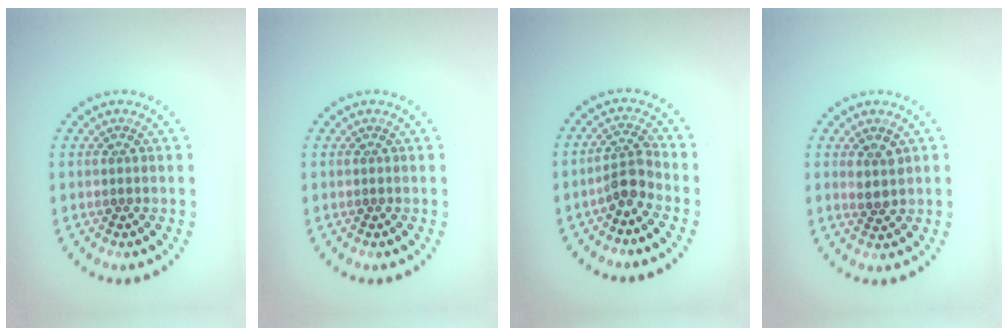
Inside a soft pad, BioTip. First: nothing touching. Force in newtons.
{"total": 0.0}
{"total": 2.4, "press": 1.9, "slide": 1.5}
{"total": 1.8, "press": 1.4, "slide": 1.1}